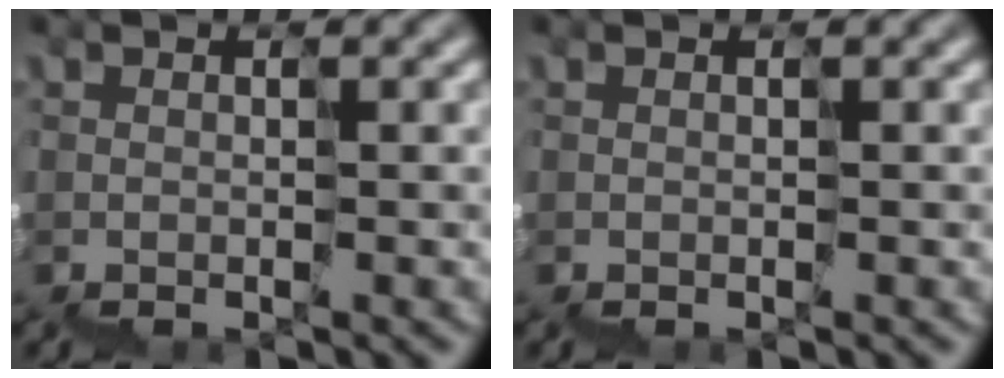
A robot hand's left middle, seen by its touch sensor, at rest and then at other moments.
{"total": 0.0}